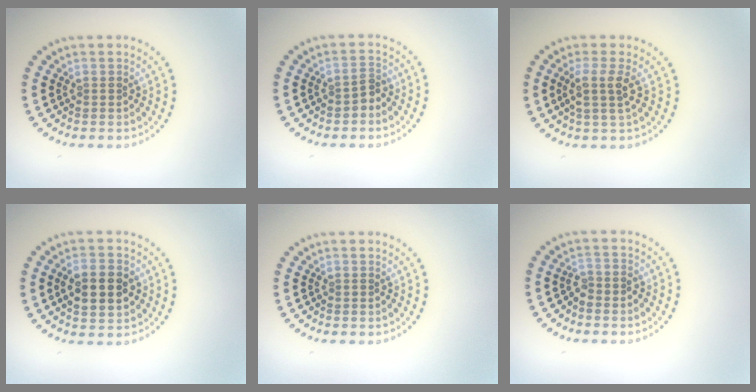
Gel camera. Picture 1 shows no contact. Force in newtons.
{"total": 1.4, "press": 1.2, "slide": 0.7}
{"total": 2.5, "press": 2.0, "slide": 1.5}
{"total": 4.5, "press": 4.5, "slide": 0.0}
{"total": 0.0}
{"total": 1.4, "press": 1.1, "slide": 0.9}